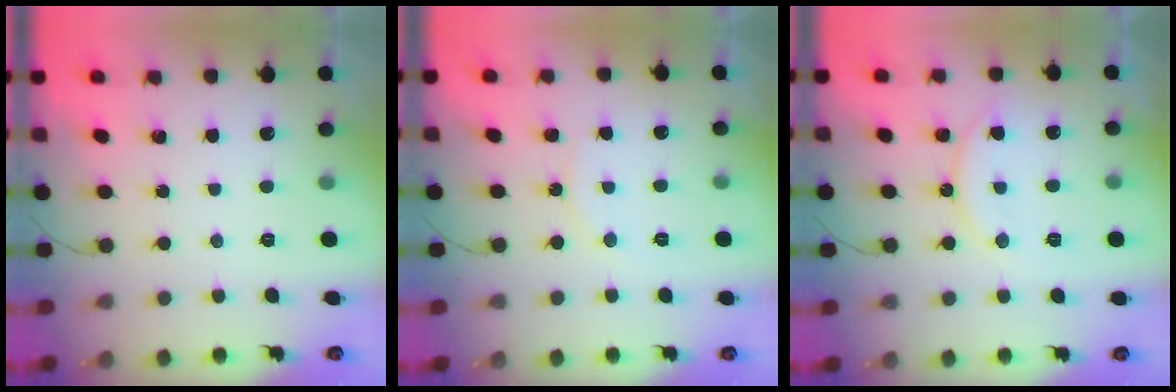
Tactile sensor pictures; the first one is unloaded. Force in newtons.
{"total": 6.3, "press": 6.3, "slide": 0.6}
{"total": 11.9, "press": 11.9, "slide": 0.8}